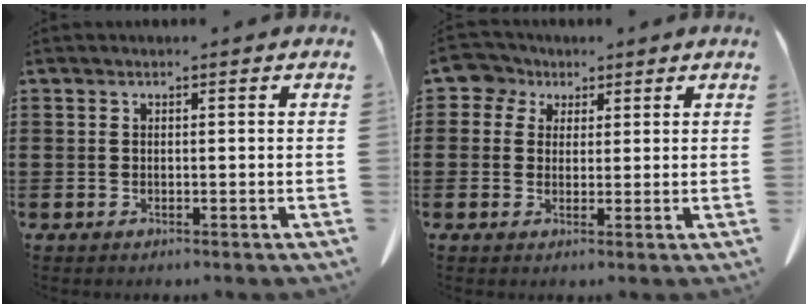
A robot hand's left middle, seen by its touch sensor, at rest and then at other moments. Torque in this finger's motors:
{"motor_torque": [-0.05, 0.08, 0.00, 0.00]}